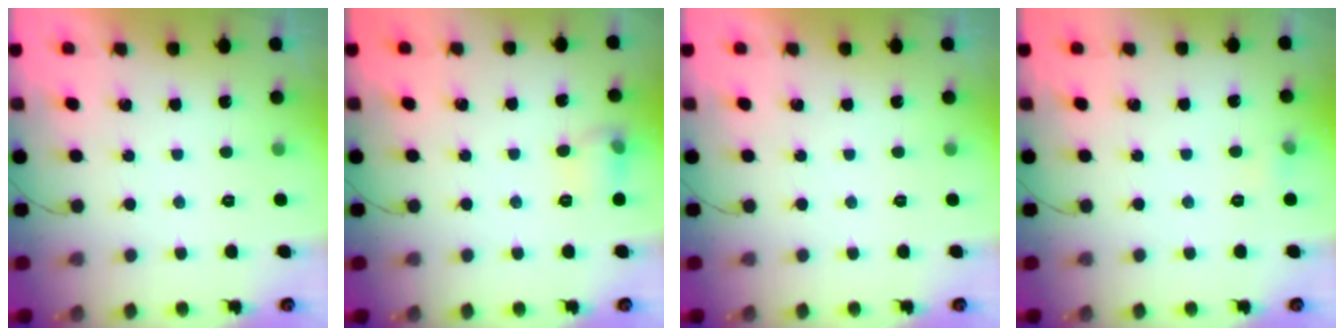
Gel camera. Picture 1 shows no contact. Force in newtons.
{"total": 6.2, "press": 6.1, "slide": 1.3}
{"total": 0.0}
{"total": 3.3, "press": 3.2, "slide": 1.0}